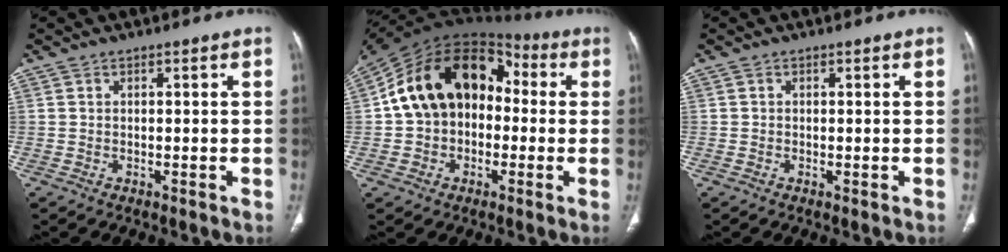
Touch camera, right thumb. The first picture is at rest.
{"total": 18.8, "force": [1.0, 13.8, 12.8], "torque": [-0.187, 0.051, 0.004]}
{"total": 0.0}